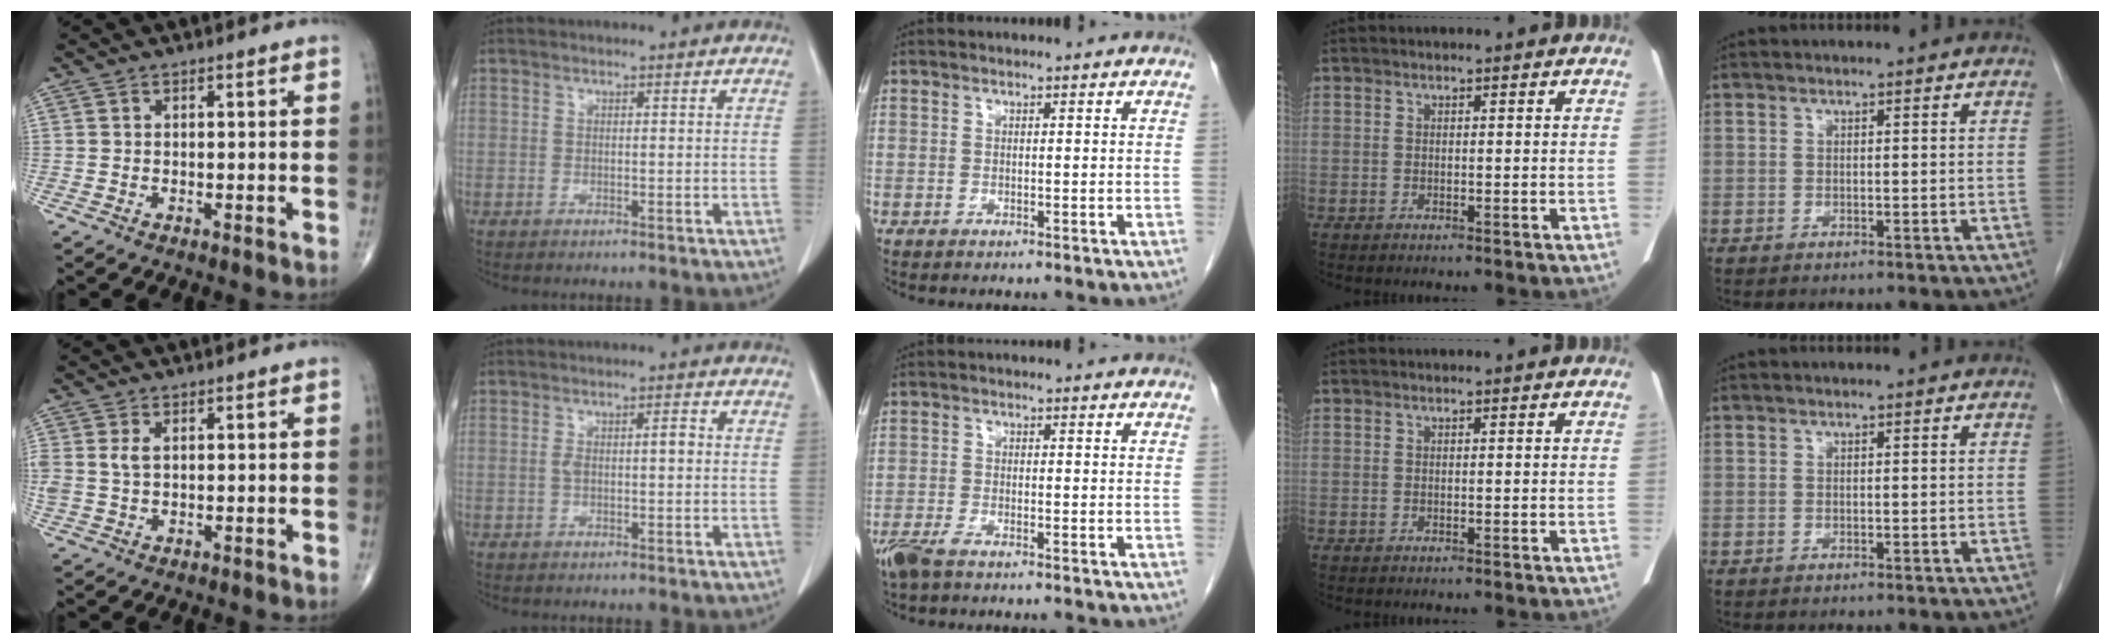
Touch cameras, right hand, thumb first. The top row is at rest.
{"thumb": {"total": 3.0, "force": [0.8, 1.8, 2.2], "torque": [-0.056, 0.005, 0.020]}, "index": {"total": 2.9, "force": [-0.1, 0.9, 2.7], "torque": [-0.057, 0.013, 0.004]}, "middle": {"total": 5.5, "force": [-4.5, 1.1, 3.0], "torque": [-0.055, -0.011, -0.078]}}